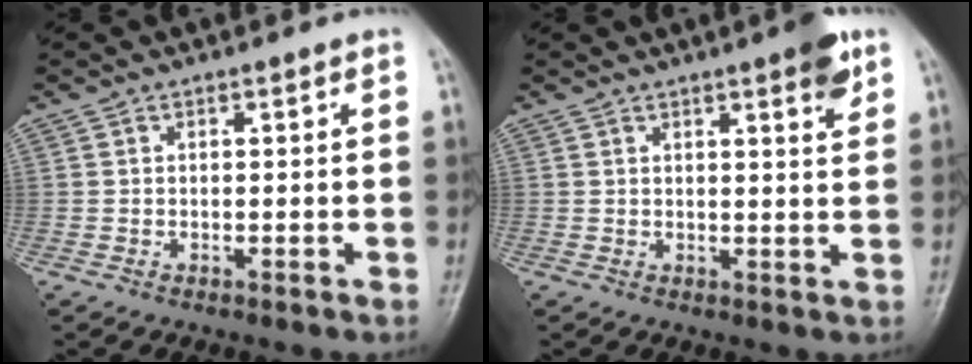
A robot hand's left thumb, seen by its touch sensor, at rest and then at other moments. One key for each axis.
{"total": 4.9, "fx": 2.8, "fy": 0.9, "fz": 3.8, "tx": -0.044, "ty": -0.013, "tz": 0.033}